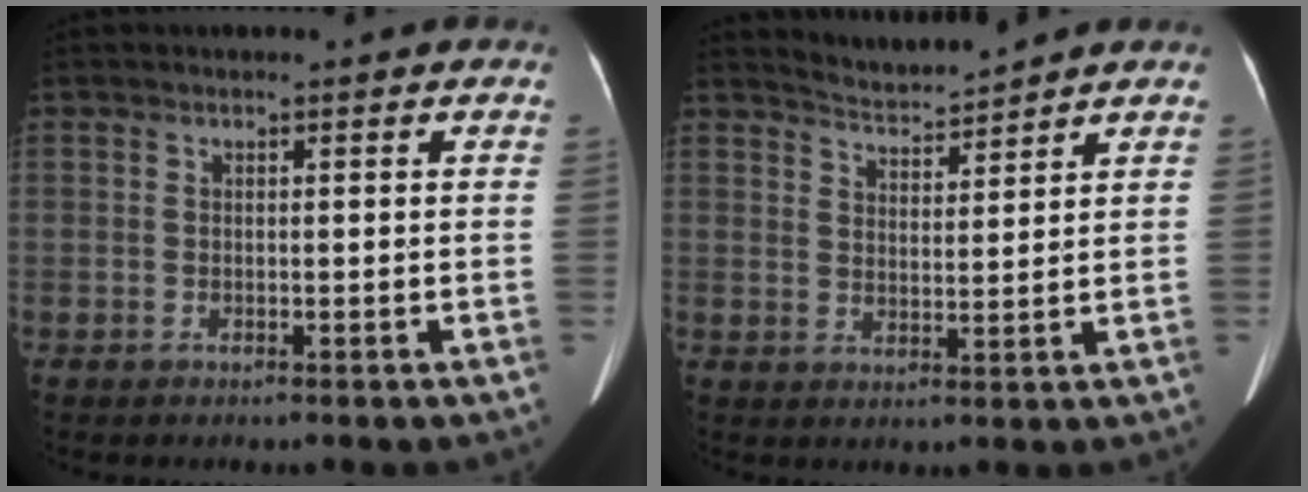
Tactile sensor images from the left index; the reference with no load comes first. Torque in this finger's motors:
{"motor_torque": [-0.62, -1.03, -0.05, 0.01]}